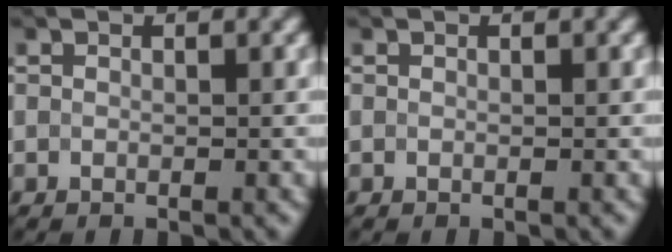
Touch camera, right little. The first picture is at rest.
{"total": 0.0}